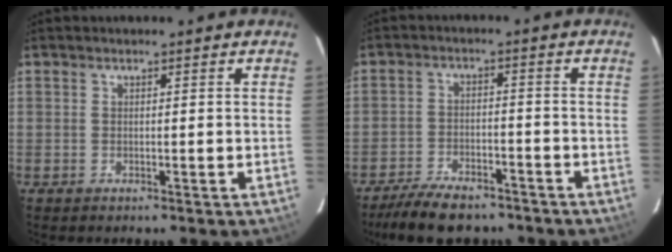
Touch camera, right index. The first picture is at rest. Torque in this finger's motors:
{"motor_torque": [0.97, -0.81, 0.33, 0.05]}